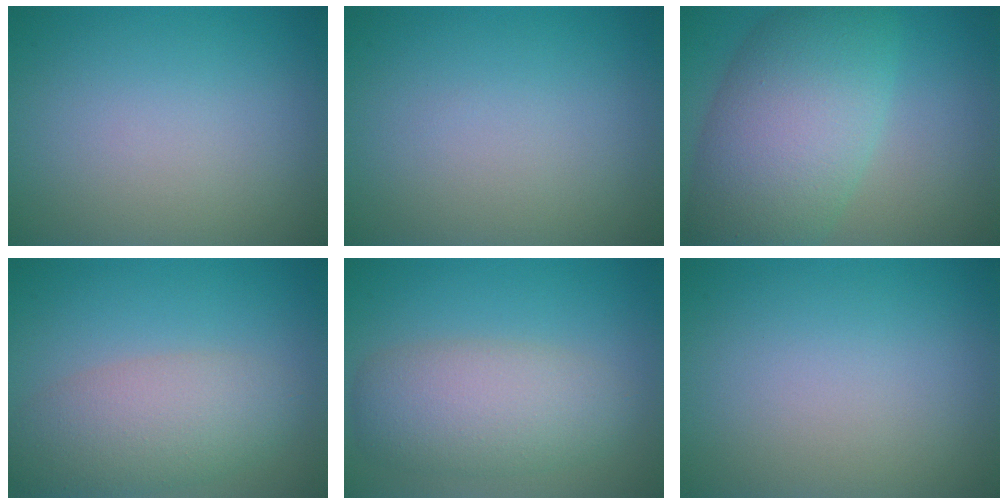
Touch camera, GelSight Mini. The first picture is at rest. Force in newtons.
{"total": 0.0}
{"total": 10.0, "press": 10.0, "slide": 0.4}
{"total": 5.4, "press": 5.4, "slide": 0.3}
{"total": 5.5, "press": 5.5, "slide": 0.5}
{"total": 0.0}